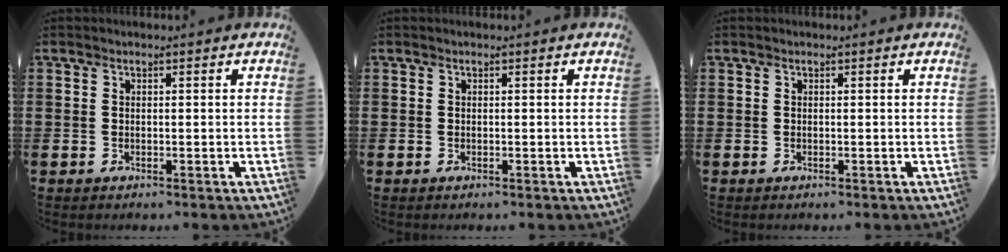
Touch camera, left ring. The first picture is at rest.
{"total": 0.0}
{"total": 0.0}